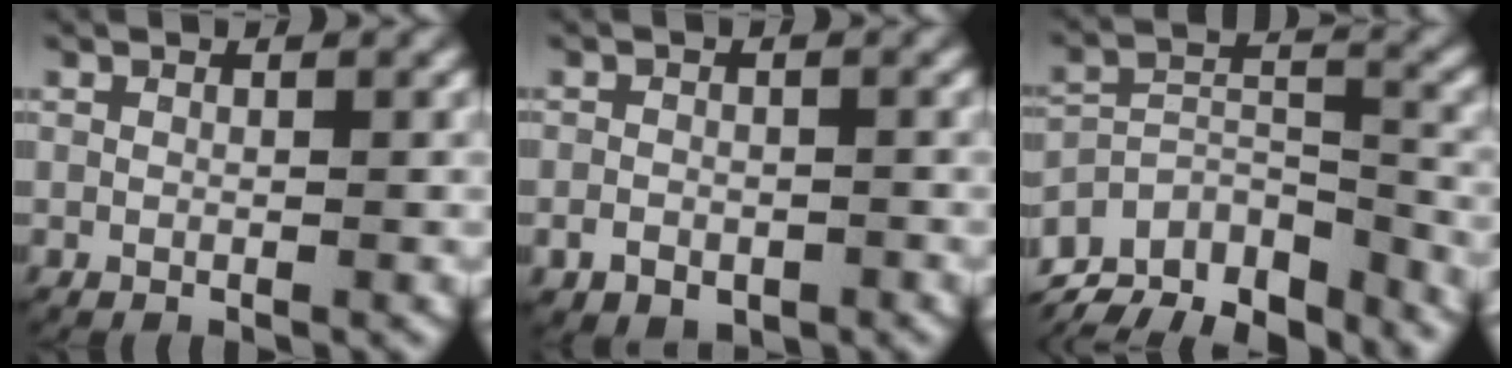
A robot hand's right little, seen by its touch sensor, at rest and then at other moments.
{"total": 2.3, "force": [-1.2, 1.7, 1.1], "torque": [-0.013, -0.005, -0.018]}
{"total": 15.1, "force": [-9.6, 8.8, 7.8], "torque": [-0.126, -0.047, -0.135]}